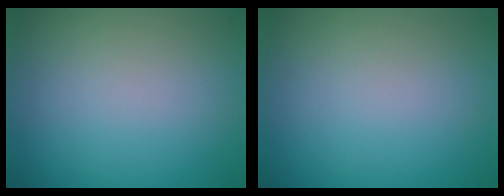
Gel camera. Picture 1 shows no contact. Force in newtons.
{"total": 0.0}